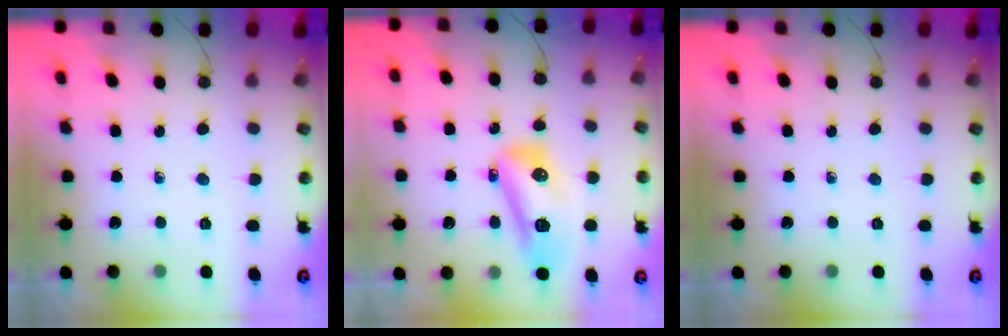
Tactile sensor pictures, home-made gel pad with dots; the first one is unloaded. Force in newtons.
{"total": 13.1, "press": 13.0, "slide": 1.3}
{"total": 0.0}